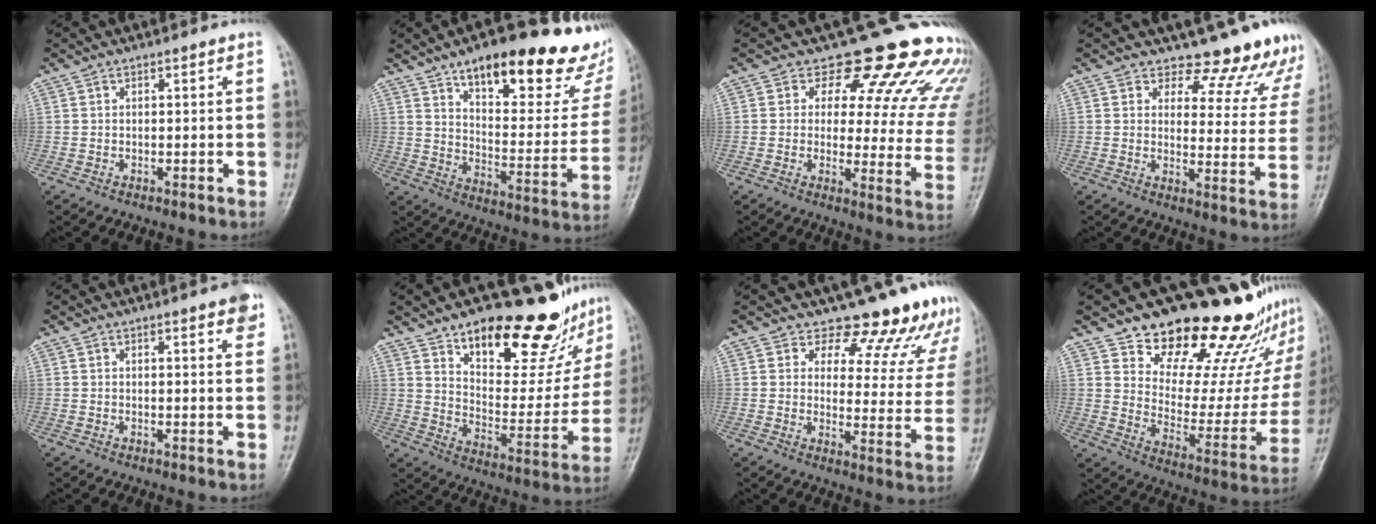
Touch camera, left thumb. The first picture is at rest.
{"total": 29.3, "force": [18.3, 10.5, 20.4], "torque": [-0.239, -0.061, 0.258]}
{"total": 19.1, "force": [15.6, 7.3, 8.2], "torque": [-0.043, -0.106, 0.164]}
{"total": 14.8, "force": [13.6, 5.4, 2.2], "torque": [0.033, -0.119, 0.136]}
{"total": 3.7, "force": [2.2, 0.8, 2.9], "torque": [-0.028, -0.006, 0.023]}
{"total": 23.7, "force": [17.3, 9.2, 13.4], "torque": [-0.135, -0.101, 0.256]}
{"total": 16.2, "force": [14.6, 6.2, 2.9], "torque": [0.026, -0.121, 0.149]}
{"total": 24.8, "force": [20.4, 9.5, 10.6], "torque": [-0.098, -0.146, 0.281]}